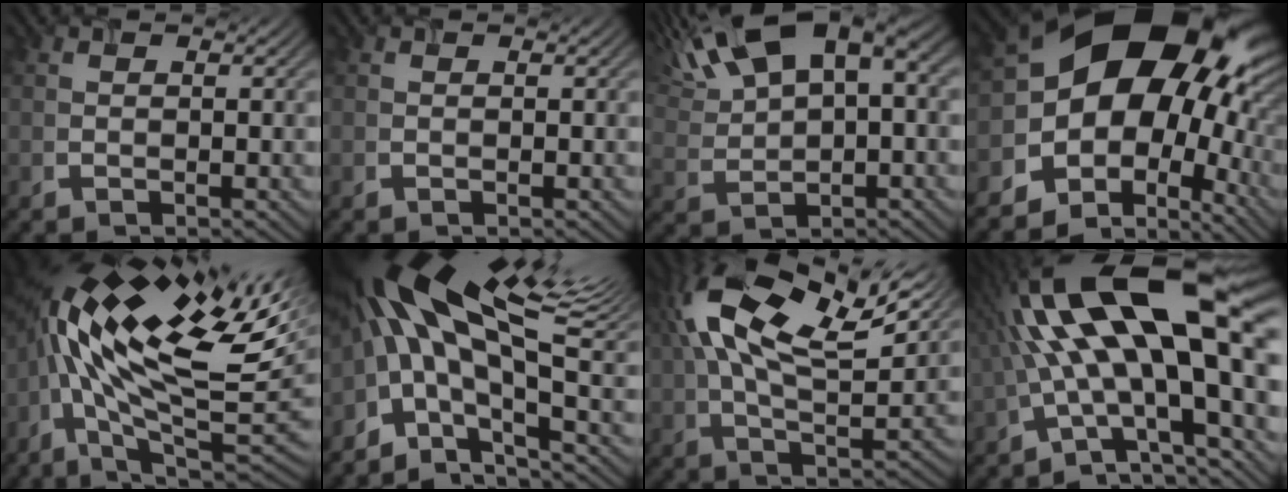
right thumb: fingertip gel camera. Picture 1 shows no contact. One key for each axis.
{"total": 0.0}
{"total": 14.4, "fx": 6.8, "fy": 6.3, "fz": 11.0, "tx": -0.240, "ty": 0.031, "tz": 0.130}
{"total": 16.8, "fx": 0.0, "fy": 13.1, "fz": 10.5, "tx": -0.147, "ty": -0.014, "tz": 0.010}
{"total": 19.5, "fx": 1.8, "fy": 8.5, "fz": 17.5, "tx": -0.321, "ty": -0.002, "tz": 0.040}
{"total": 15.7, "fx": 0.9, "fy": 5.2, "fz": 14.8, "tx": -0.279, "ty": 0.017, "tz": 0.027}
{"total": 18.0, "fx": 6.8, "fy": 8.6, "fz": 14.3, "tx": -0.284, "ty": 0.032, "tz": 0.108}
{"total": 20.9, "fx": 3.2, "fy": 7.4, "fz": 19.2, "tx": -0.327, "ty": 0.031, "tz": 0.062}